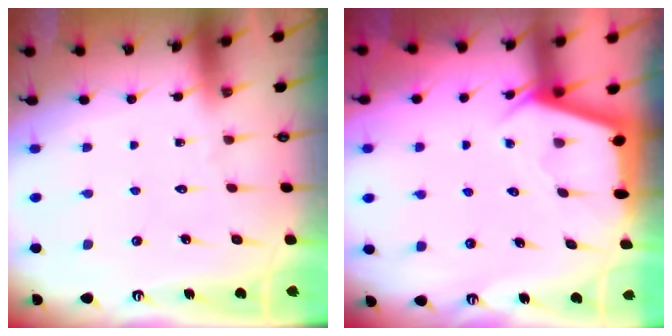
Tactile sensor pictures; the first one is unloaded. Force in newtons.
{"total": 2.8, "press": 2.8, "slide": 0.4}